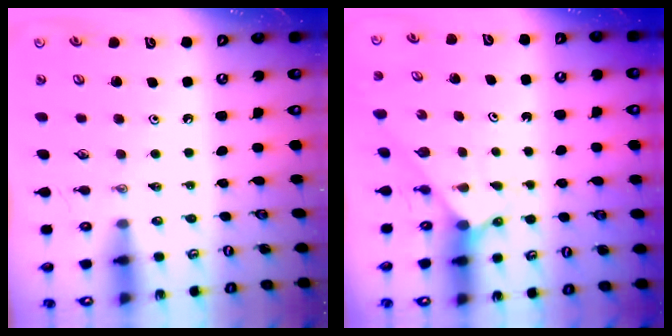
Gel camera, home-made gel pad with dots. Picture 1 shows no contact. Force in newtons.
{"total": 2.5, "press": 2.5, "slide": 0.2}